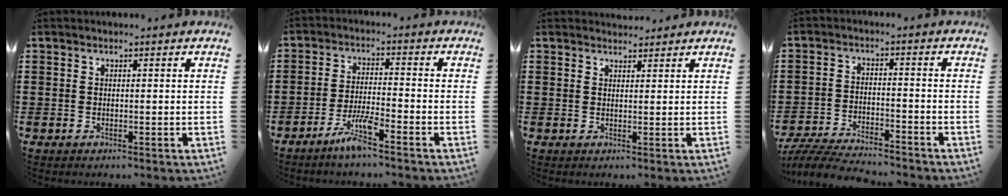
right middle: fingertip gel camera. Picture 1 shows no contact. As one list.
[{"total": 5.2, "force": [-3.8, 0.4, 3.5], "torque": [-0.071, -0.004, -0.072]}, {"total": 1.6, "force": [1.6, 0.2, 0.0], "torque": [-0.003, 0.003, 0.032]}, {"total": 6.2, "force": [-5.9, 0.6, 1.6], "torque": [-0.040, 0.000, -0.119]}]